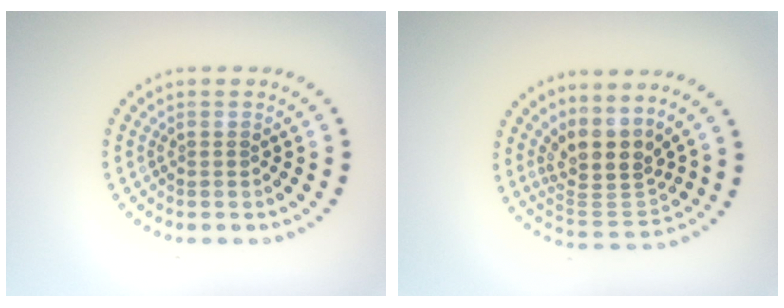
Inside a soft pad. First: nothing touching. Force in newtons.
{"total": 4.3, "press": 3.4, "slide": 2.7}